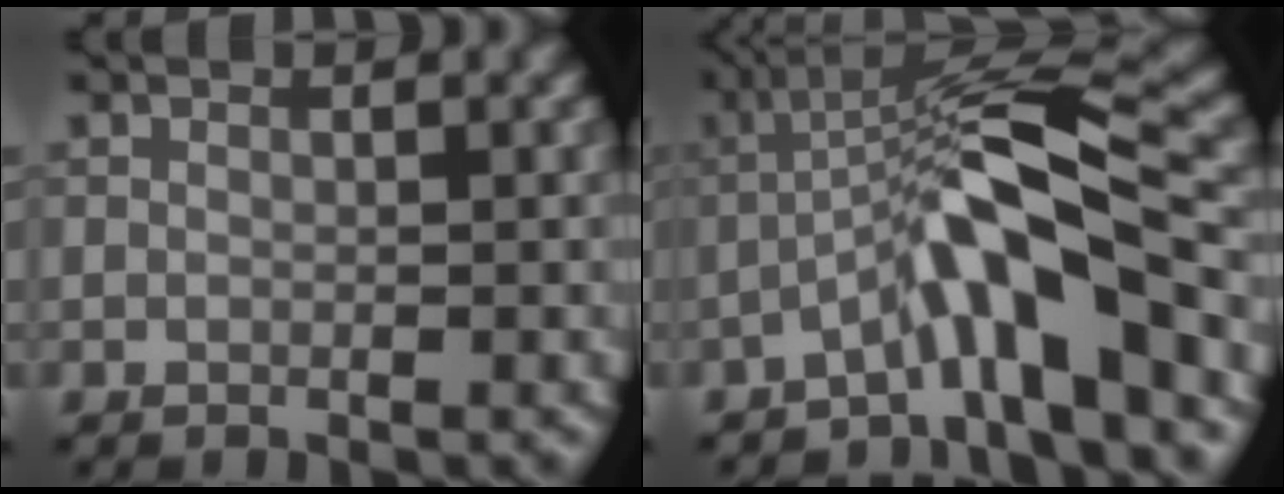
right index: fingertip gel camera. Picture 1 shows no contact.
{"total": 7.6, "force": [-3.3, 1.0, 6.8], "torque": [-0.118, 0.023, -0.063]}